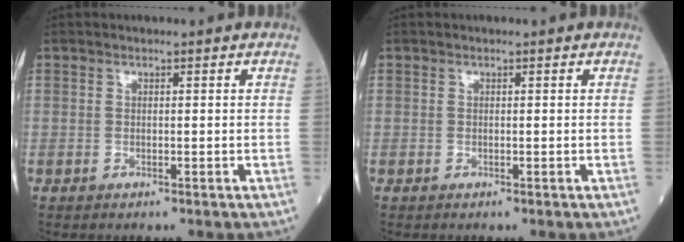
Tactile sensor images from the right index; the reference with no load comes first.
{"total": 0.0}